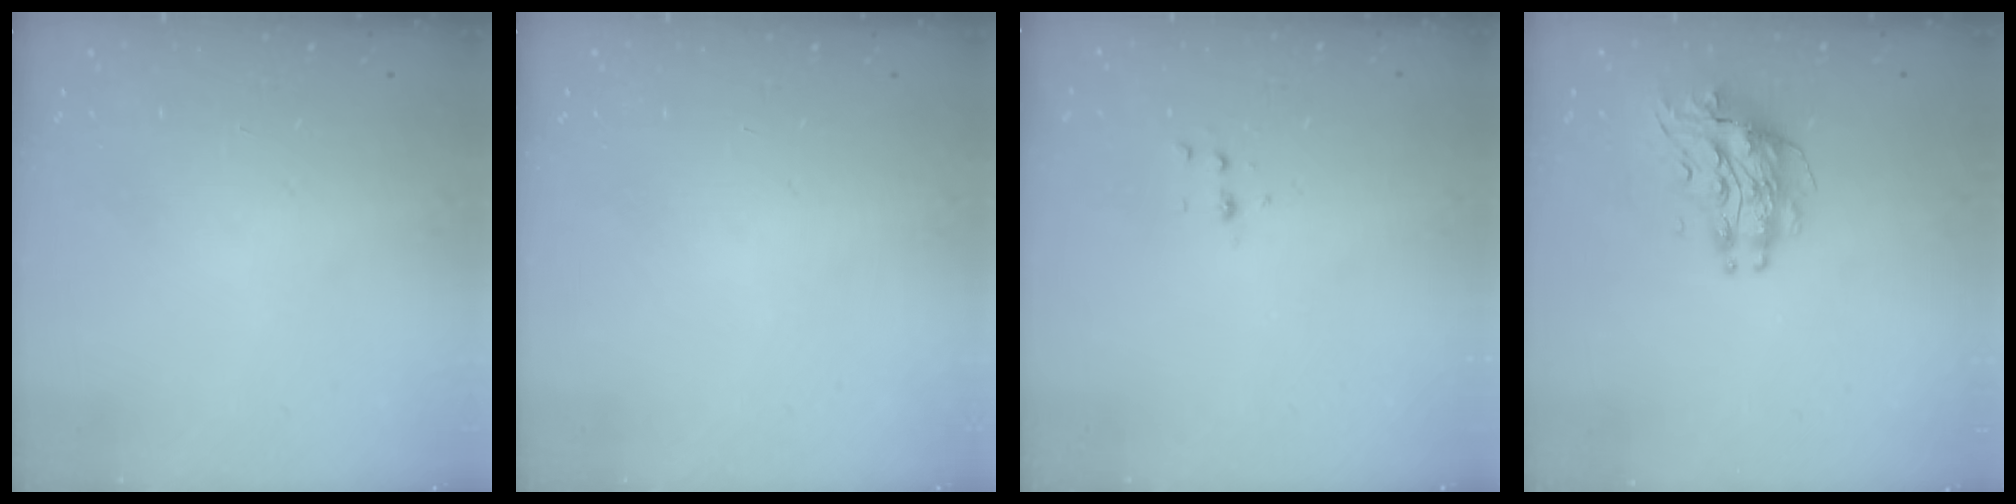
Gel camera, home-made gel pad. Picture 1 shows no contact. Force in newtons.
{"total": 0.0}
{"total": 3.8, "press": 3.7, "slide": 1.1}
{"total": 9.4, "press": 9.3, "slide": 0.9}